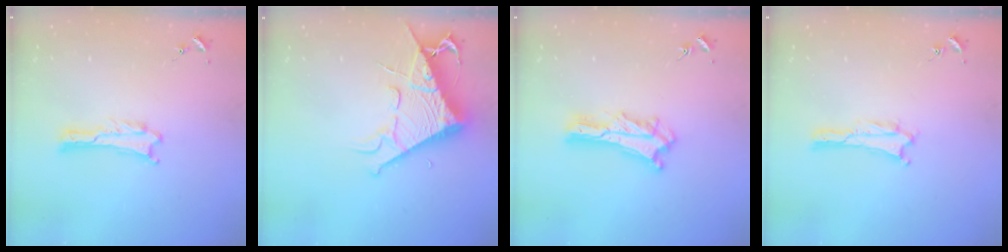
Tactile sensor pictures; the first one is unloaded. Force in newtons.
{"total": 10.4, "press": 10.4, "slide": 1.0}
{"total": 5.6, "press": 5.6, "slide": 0.6}
{"total": 0.0}